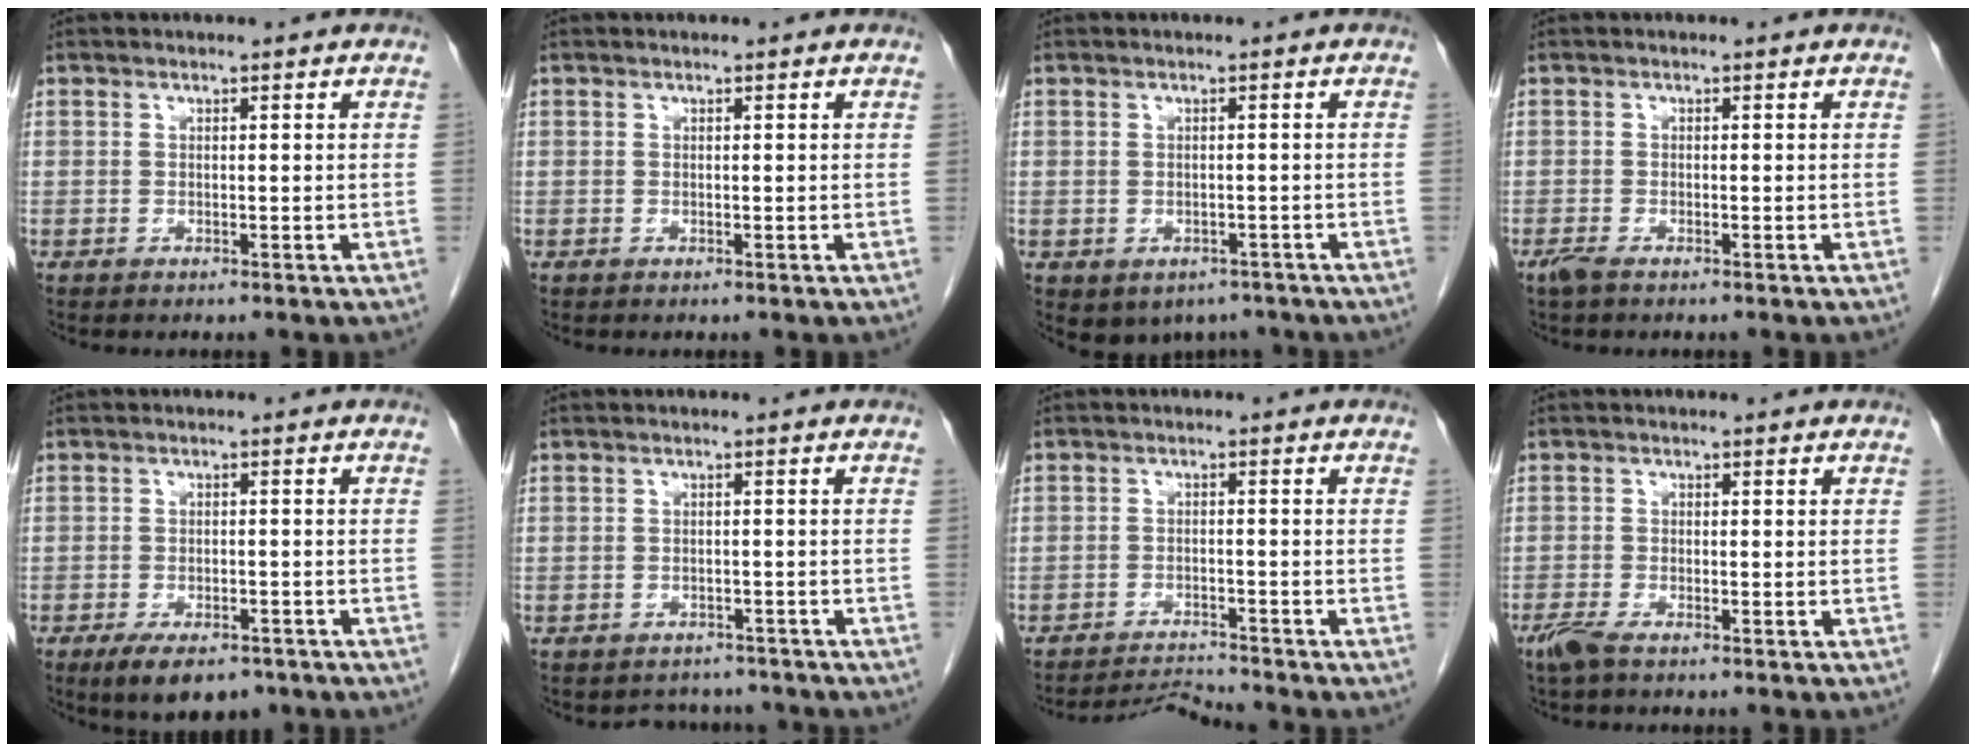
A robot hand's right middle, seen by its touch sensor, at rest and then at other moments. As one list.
[{"total": 0.0}, {"total": 4.8, "force": [-3.2, 3.3, 1.3], "torque": [-0.010, 0.007, -0.035]}, {"total": 1.5, "force": [-1.1, 0.3, 1.0], "torque": [-0.028, -0.005, -0.021]}, {"total": 7.3, "force": [-5.1, 3.0, 4.2], "torque": [-0.068, -0.007, -0.077]}, {"total": 3.7, "force": [-3.3, 1.7, -0.2], "torque": [0.001, 0.005, -0.044]}, {"total": 3.5, "force": [-3.1, -1.4, -1.0], "torque": [0.013, -0.012, -0.049]}, {"total": 2.6, "force": [-1.9, 0.5, 1.7], "torque": [-0.042, -0.007, -0.039]}]